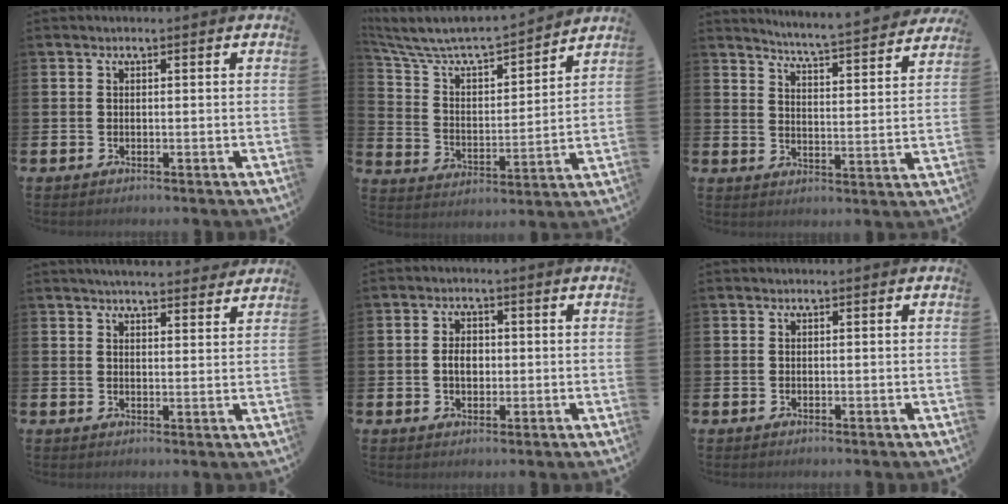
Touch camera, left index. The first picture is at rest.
{"total": 7.8, "force": [7.3, 1.5, 2.3], "torque": [-0.082, -0.056, 0.121]}
{"total": 5.5, "force": [5.3, -0.5, 1.0], "torque": [-0.036, -0.051, 0.088]}
{"total": 4.4, "force": [4.3, 0.4, 0.8], "torque": [-0.016, -0.021, 0.076]}
{"total": 2.9, "force": [-0.1, 2.1, 2.0], "torque": [-0.021, 0.001, -0.009]}
{"total": 0.0}